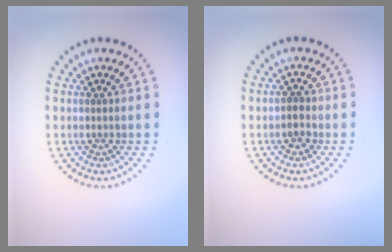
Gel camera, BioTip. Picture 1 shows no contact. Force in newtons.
{"total": 1.5, "press": 1.3, "slide": 0.7}